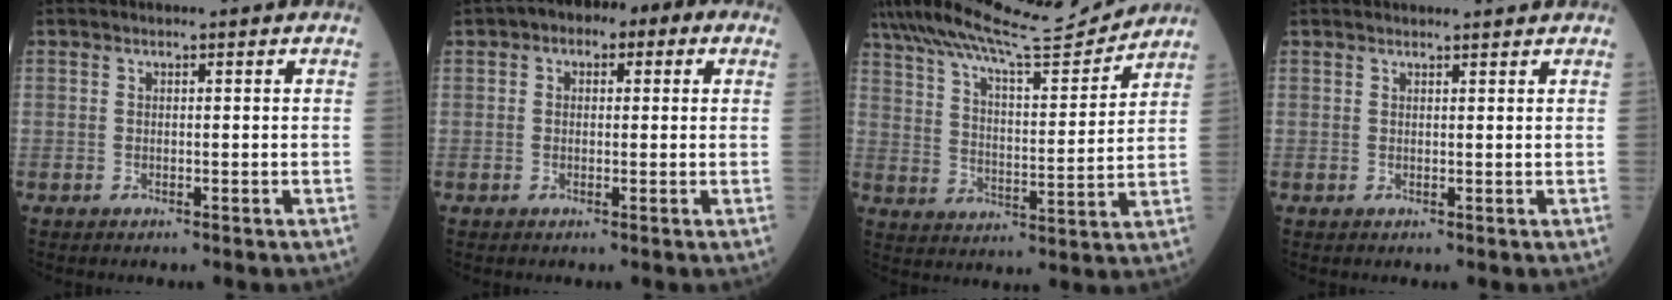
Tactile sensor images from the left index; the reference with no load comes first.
{"total": 7.0, "force": [2.7, 3.7, 5.3], "torque": [-0.072, 0.042, 0.031]}
{"total": 18.2, "force": [17.0, 0.7, 6.4], "torque": [-0.126, -0.004, 0.271]}
{"total": 3.6, "force": [3.4, 0.0, 1.1], "torque": [-0.015, 0.015, 0.041]}